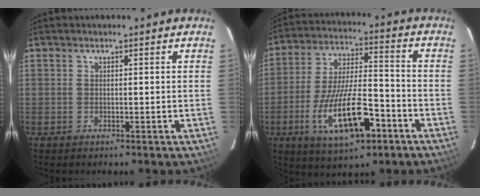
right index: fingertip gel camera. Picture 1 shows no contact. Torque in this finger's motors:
{"motor_torque": [1.14, -1.00, 0.70, 0.19]}